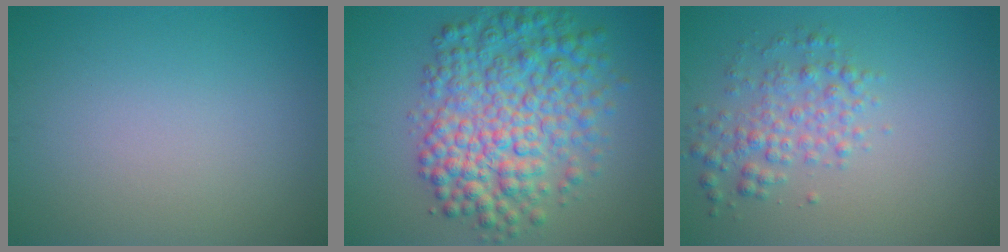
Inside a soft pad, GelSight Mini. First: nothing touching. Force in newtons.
{"total": 8.7, "press": 8.7, "slide": 0.1}
{"total": 3.0, "press": 3.0, "slide": 0.0}